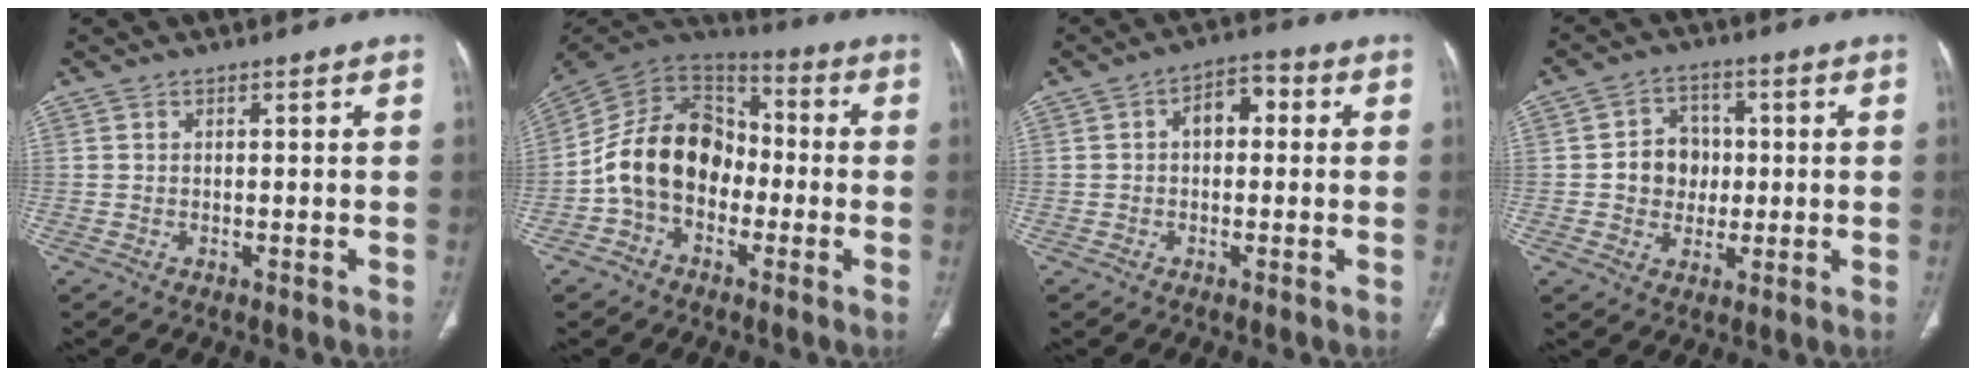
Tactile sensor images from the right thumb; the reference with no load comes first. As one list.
[{"total": 16.0, "force": [-3.1, 11.8, 10.3], "torque": [-0.159, 0.054, -0.068]}, {"total": 5.8, "force": [0.7, 3.7, 4.4], "torque": [-0.047, 0.022, 0.000]}, {"total": 7.7, "force": [0.0, 6.8, 3.7], "torque": [-0.020, 0.011, -0.004]}]